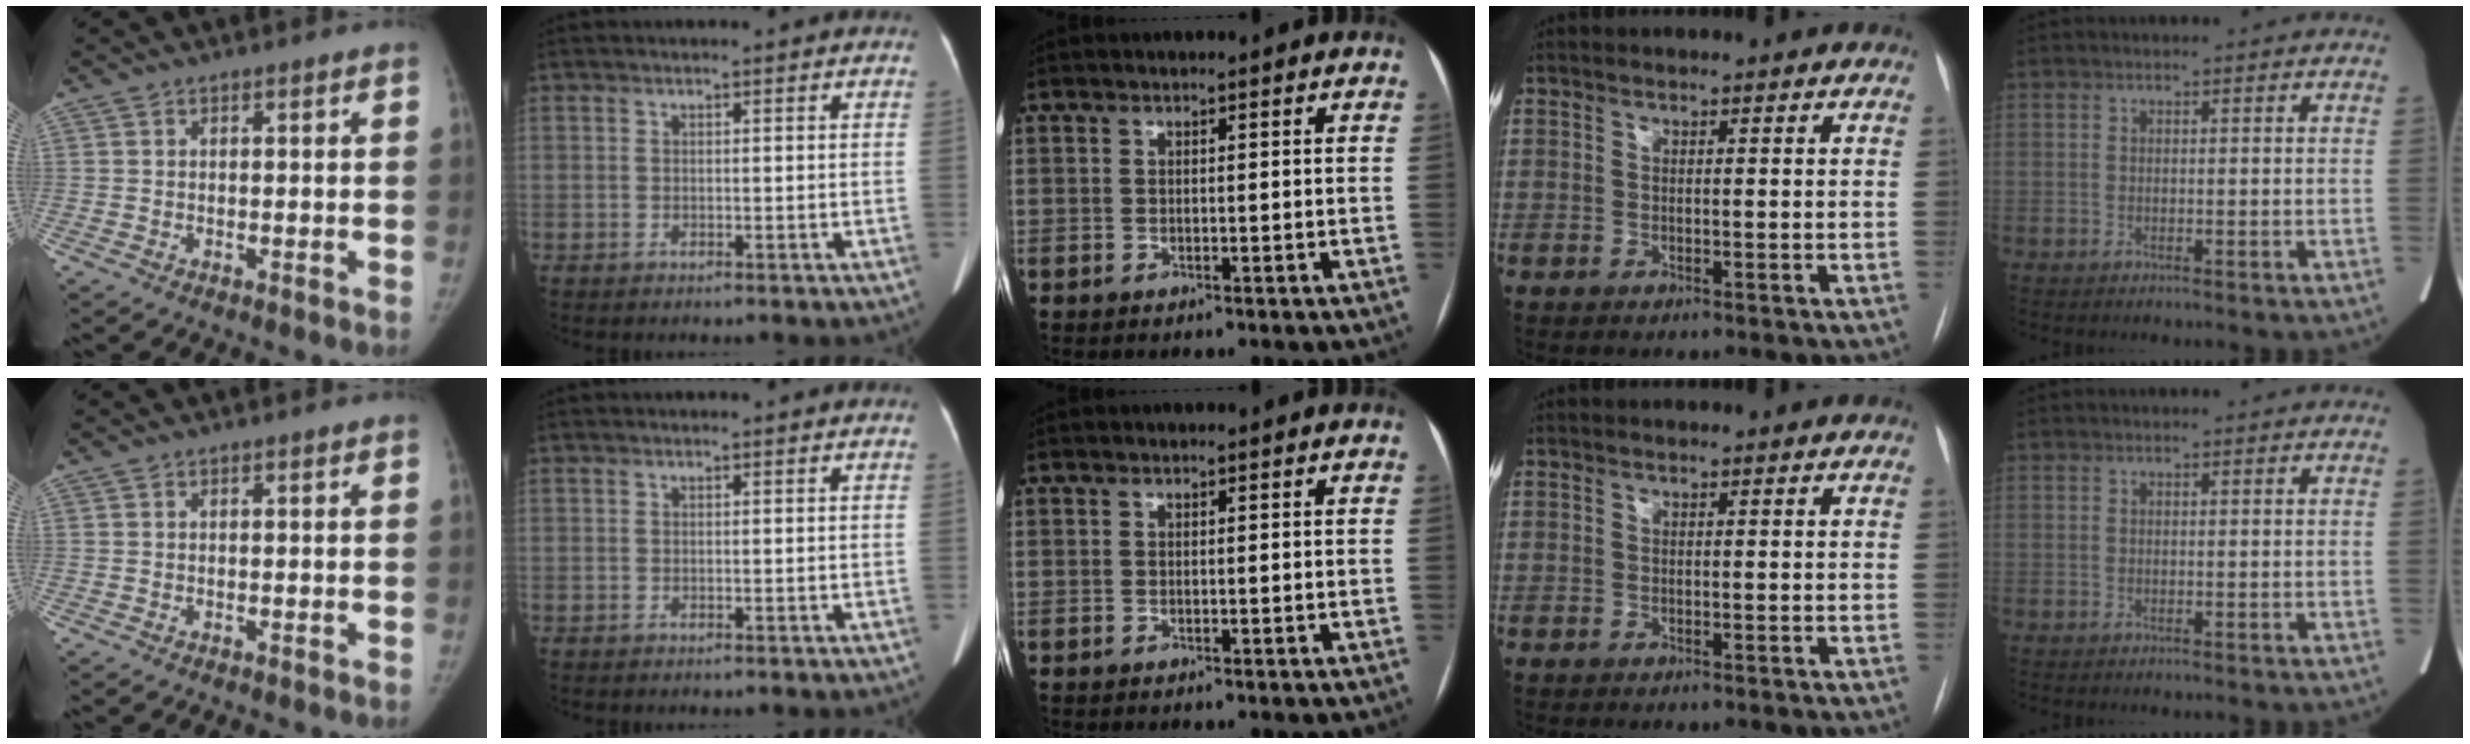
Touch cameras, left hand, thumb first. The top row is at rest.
{}